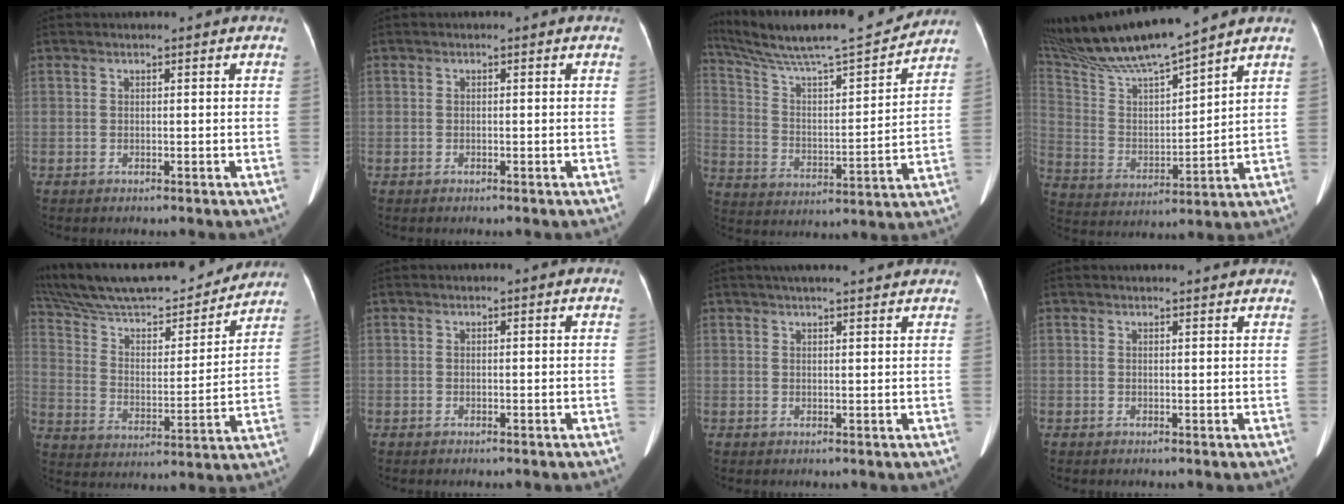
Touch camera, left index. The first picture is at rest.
{"total": 0.0}
{"total": 21.0, "force": [19.2, 1.3, 8.5], "torque": [-0.157, 0.001, 0.303]}
{"total": 15.6, "force": [14.1, -0.6, 6.7], "torque": [-0.140, 0.002, 0.269]}
{"total": 26.9, "force": [23.9, 5.2, 11.3], "torque": [-0.203, 0.007, 0.356]}
{"total": 0.0}
{"total": 10.1, "force": [8.8, 1.4, 4.8], "torque": [-0.066, 0.028, 0.110]}
{"total": 6.5, "force": [6.3, 0.6, 1.8], "torque": [-0.021, 0.024, 0.065]}